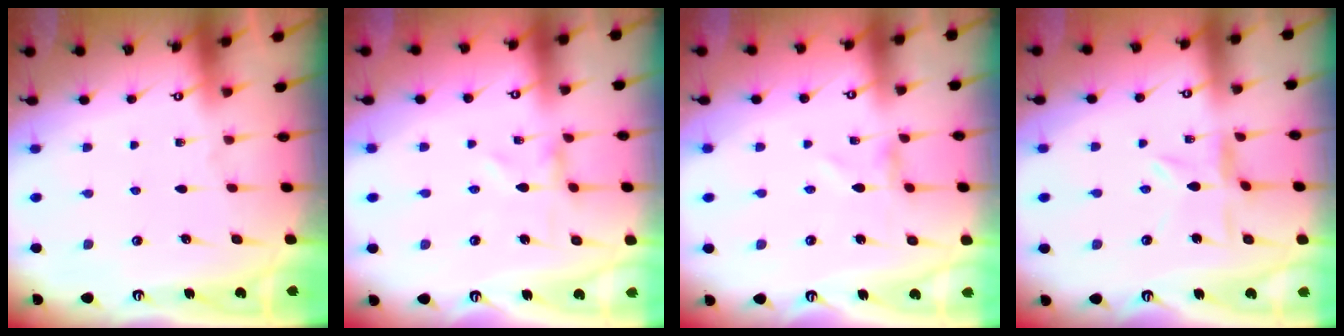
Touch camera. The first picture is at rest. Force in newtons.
{"total": 0.0}
{"total": 0.0}
{"total": 3.6, "press": 3.6, "slide": 0.5}